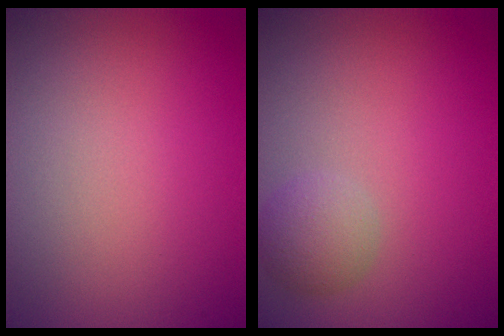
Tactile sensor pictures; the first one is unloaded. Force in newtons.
{"total": 2.0, "press": 2.0, "slide": 0.1}